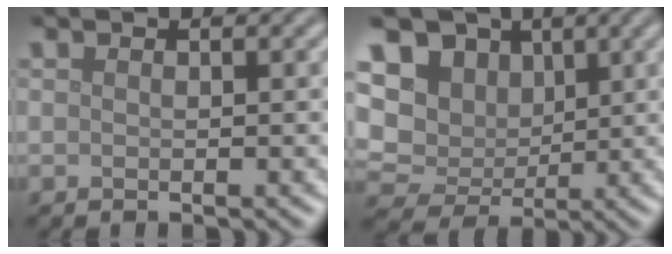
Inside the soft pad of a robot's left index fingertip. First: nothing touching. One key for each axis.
{"total": 9.9, "fx": 3.0, "fy": 8.0, "fz": 5.0, "tx": -0.109, "ty": 0.022, "tz": 0.035}